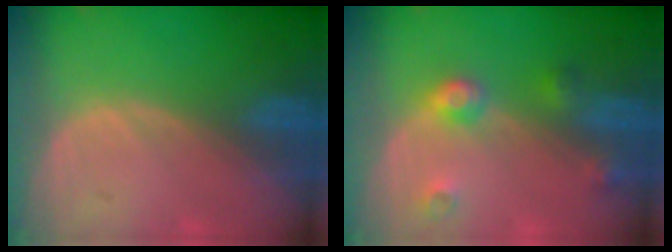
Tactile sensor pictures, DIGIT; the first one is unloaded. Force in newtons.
{"total": 4.4, "press": 3.9, "slide": 2.1}